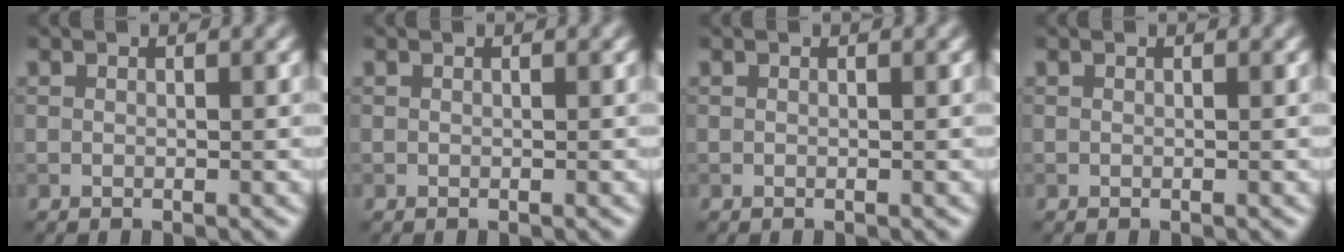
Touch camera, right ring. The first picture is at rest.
{"total": 0.0}
{"total": 0.0}
{"total": 0.0}